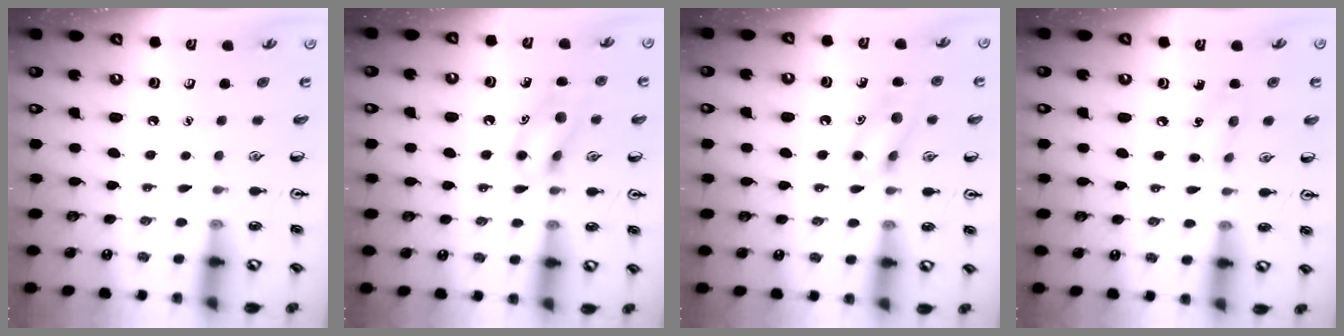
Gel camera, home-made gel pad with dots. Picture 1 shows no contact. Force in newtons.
{"total": 11.9, "press": 11.7, "slide": 2.1}
{"total": 11.3, "press": 11.2, "slide": 1.9}
{"total": 7.6, "press": 7.5, "slide": 1.2}